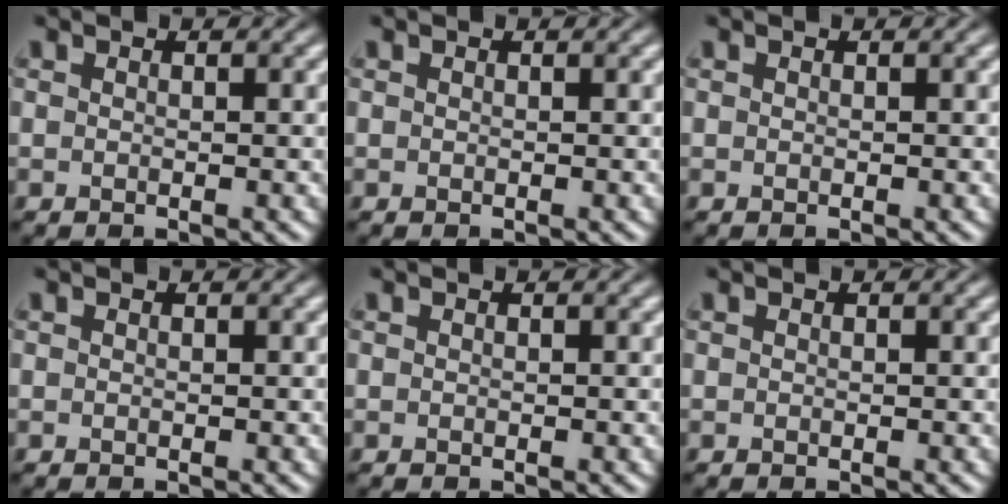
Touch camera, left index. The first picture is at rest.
{"total": 0.0}
{"total": 0.0}
{"total": 0.0}
{"total": 0.0}
{"total": 0.0}